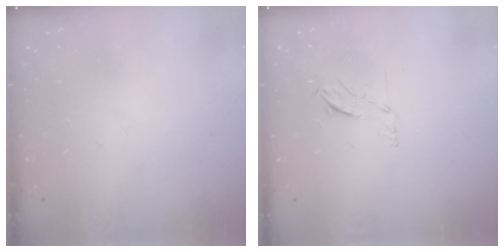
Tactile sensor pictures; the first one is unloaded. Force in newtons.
{"total": 5.2, "press": 5.1, "slide": 0.9}